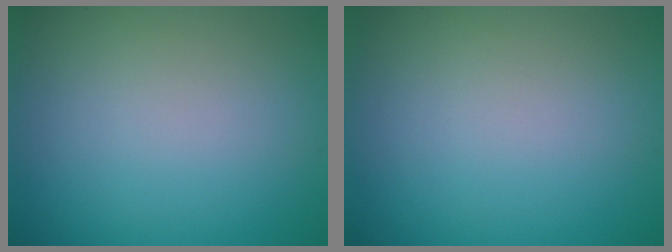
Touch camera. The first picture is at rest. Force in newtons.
{"total": 0.0}